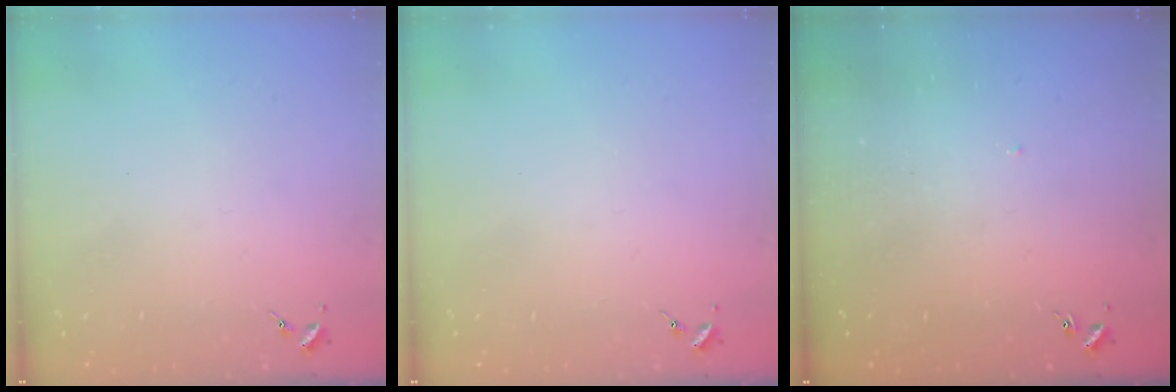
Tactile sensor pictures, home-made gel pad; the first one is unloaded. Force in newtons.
{"total": 0.0}
{"total": 1.2, "press": 1.2, "slide": 0.1}